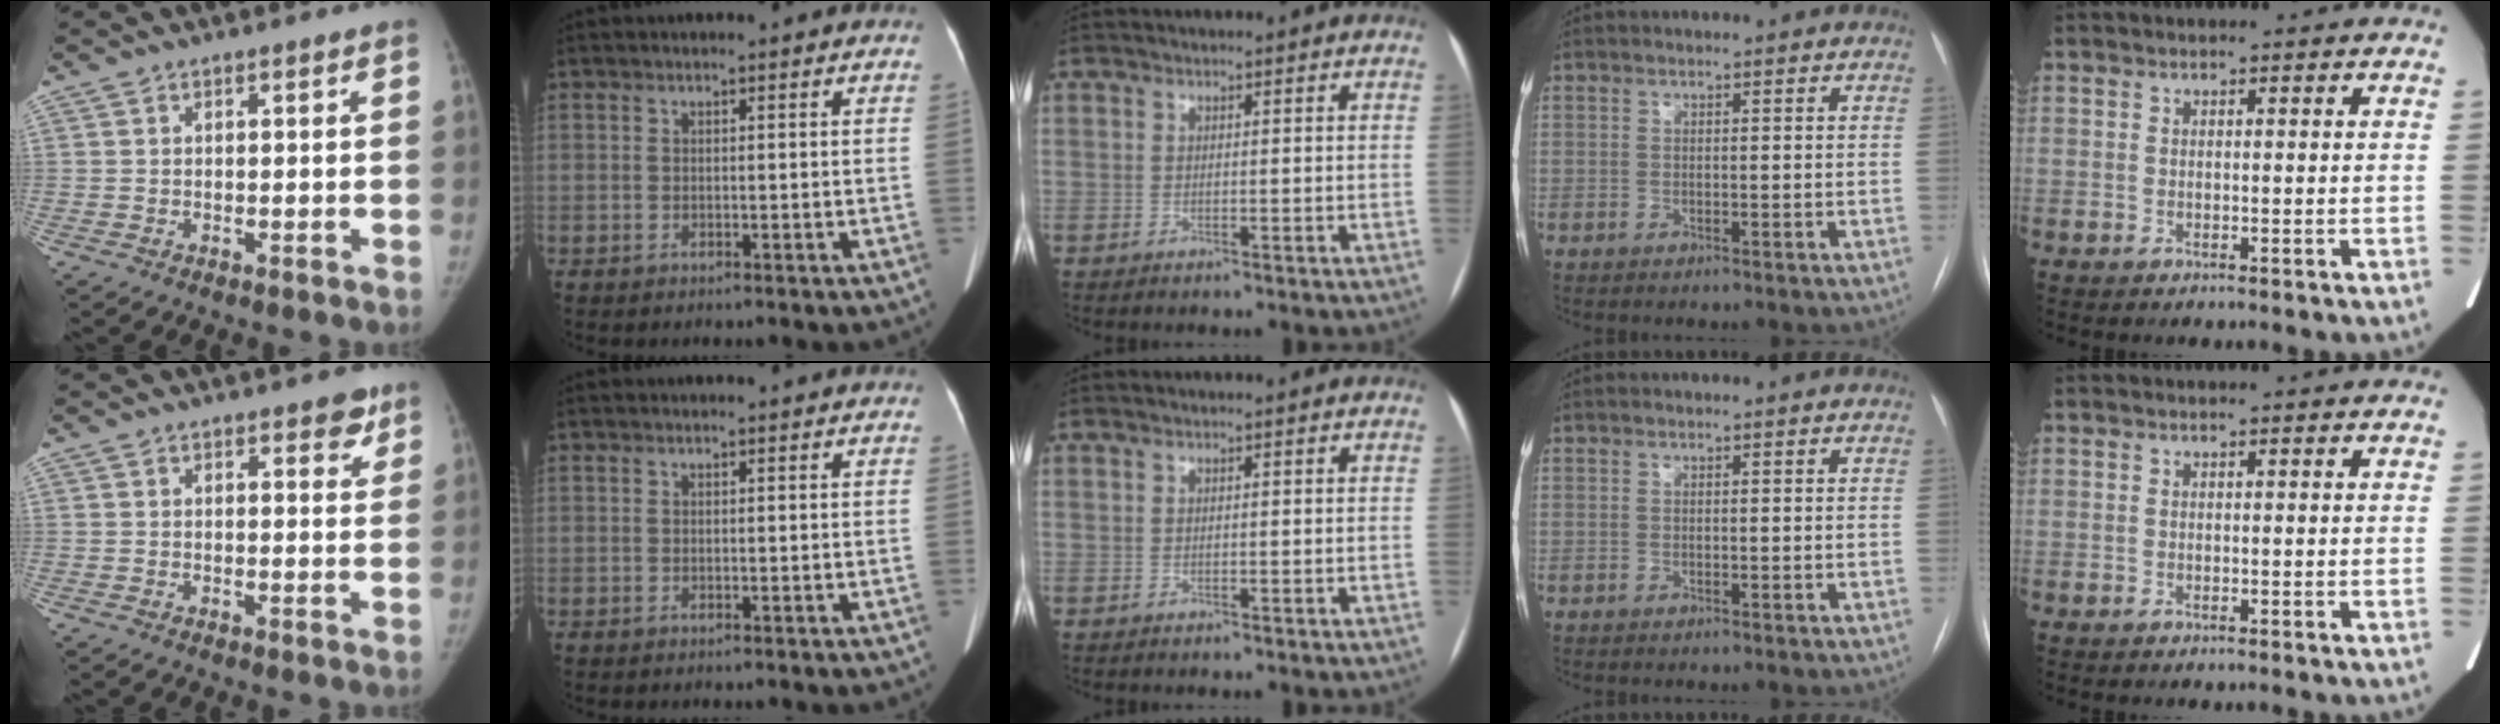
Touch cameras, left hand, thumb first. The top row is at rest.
{"thumb": {"total": 3.3, "force": [2.1, 1.7, 1.9], "torque": [0.000, -0.008, 0.022]}, "index": {"total": 1.1, "force": [1.0, 0.0, 0.3], "torque": [-0.009, 0.013, 0.015]}}